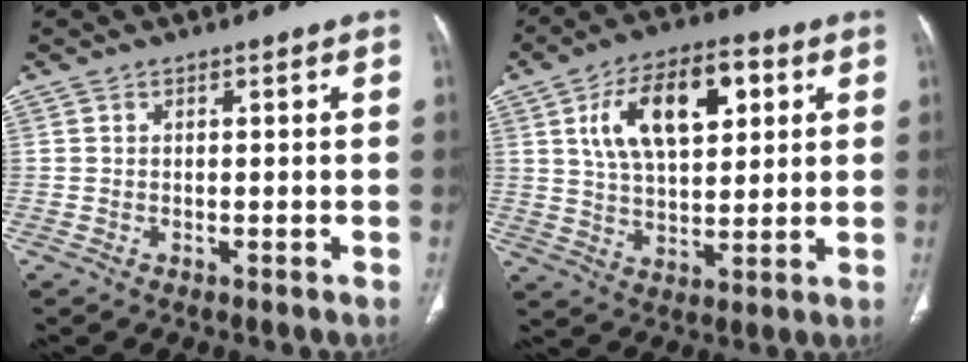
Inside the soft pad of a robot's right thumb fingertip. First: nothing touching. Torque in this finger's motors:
{"motor_torque": [-0.18, 0.57, 0.48, 0.37, 0.12]}